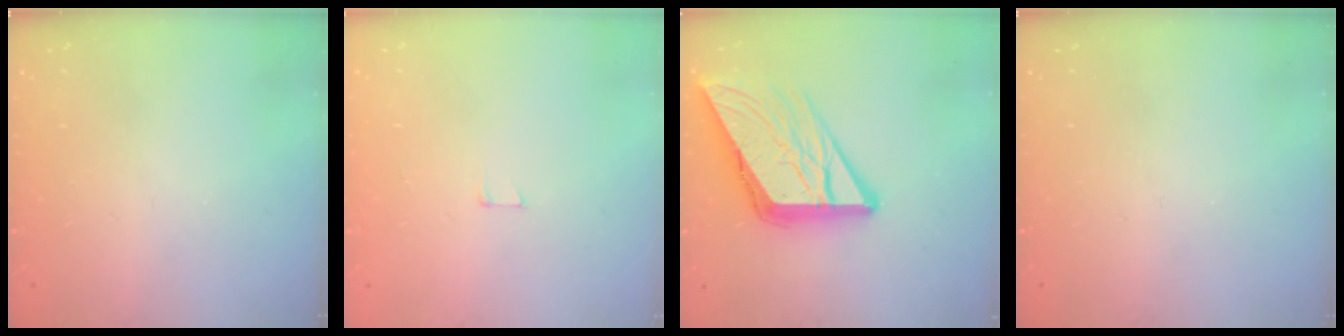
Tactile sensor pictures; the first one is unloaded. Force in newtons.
{"total": 3.0, "press": 3.0, "slide": 0.2}
{"total": 16.6, "press": 16.5, "slide": 1.7}
{"total": 0.0}